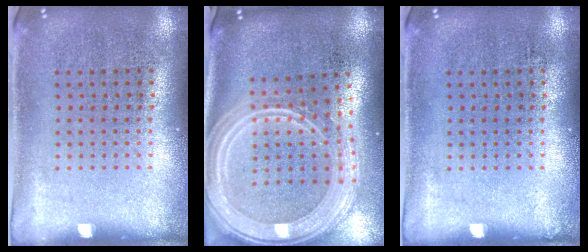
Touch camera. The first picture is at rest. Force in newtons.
{"total": 3.3, "press": 2.6, "slide": 2.0}
{"total": 0.0}